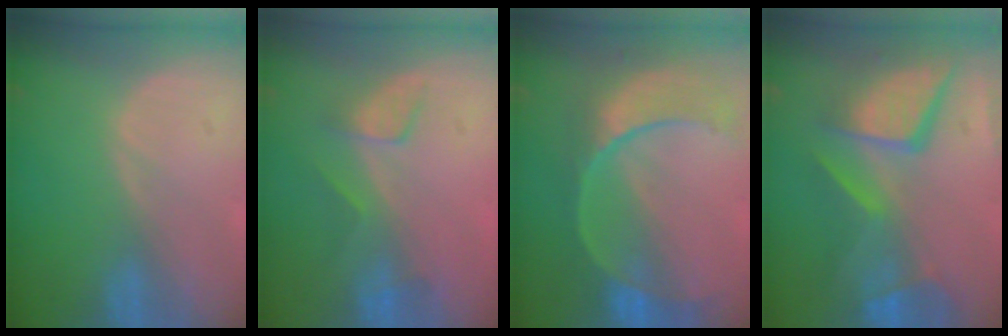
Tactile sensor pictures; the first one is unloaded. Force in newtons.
{"total": 3.9, "press": 3.7, "slide": 1.4}
{"total": 10.8, "press": 9.3, "slide": 5.6}
{"total": 12.8, "press": 10.4, "slide": 7.4}